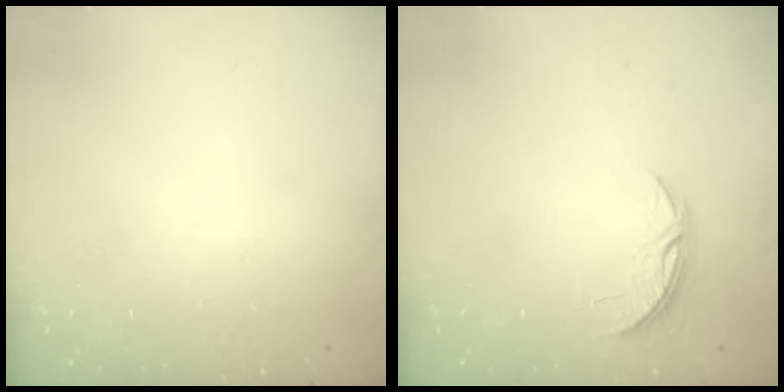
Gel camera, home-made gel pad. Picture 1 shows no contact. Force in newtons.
{"total": 3.7, "press": 3.7, "slide": 0.3}